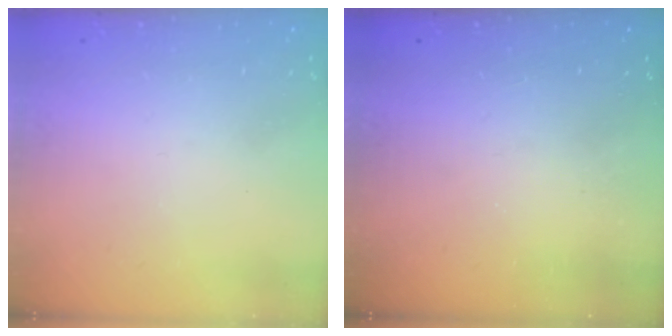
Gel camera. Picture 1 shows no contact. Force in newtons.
{"total": 0.6, "press": 0.6, "slide": 0.2}